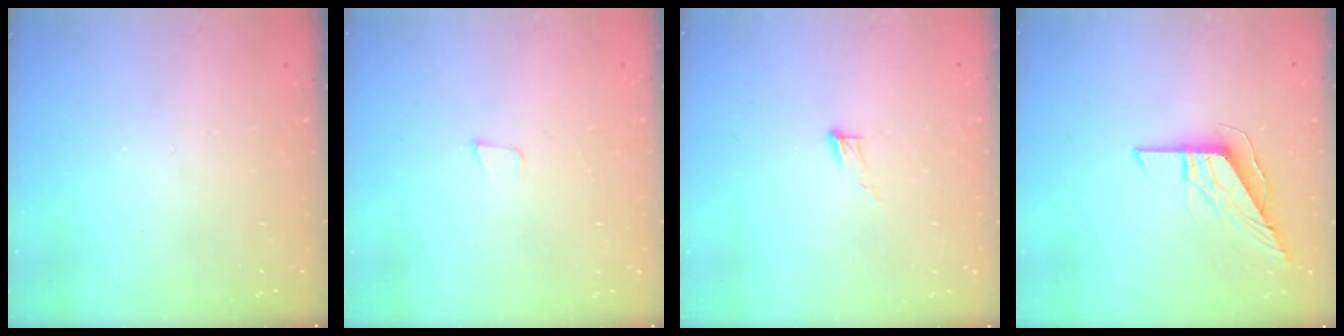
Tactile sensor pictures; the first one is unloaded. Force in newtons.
{"total": 3.3, "press": 2.0, "slide": 2.6}
{"total": 3.7, "press": 3.7, "slide": 0.3}
{"total": 9.4, "press": 9.4, "slide": 0.9}